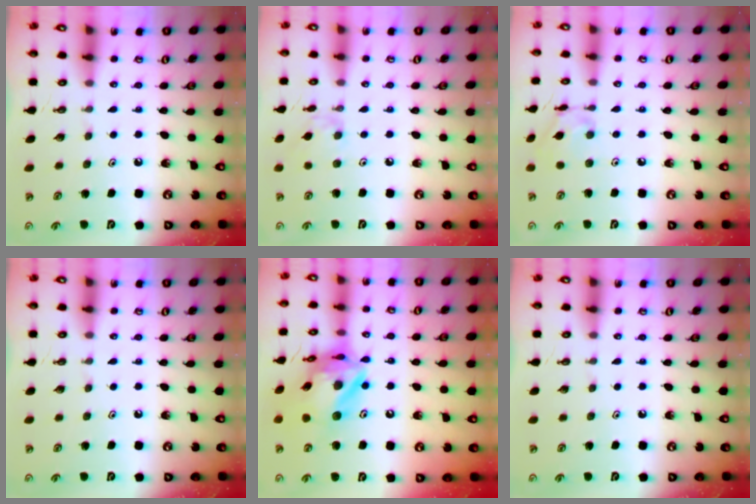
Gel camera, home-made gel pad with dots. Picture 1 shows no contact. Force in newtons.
{"total": 2.4, "press": 2.3, "slide": 0.5}
{"total": 8.4, "press": 8.4, "slide": 0.5}
{"total": 0.0}
{"total": 18.0, "press": 17.9, "slide": 2.0}
{"total": 0.0}